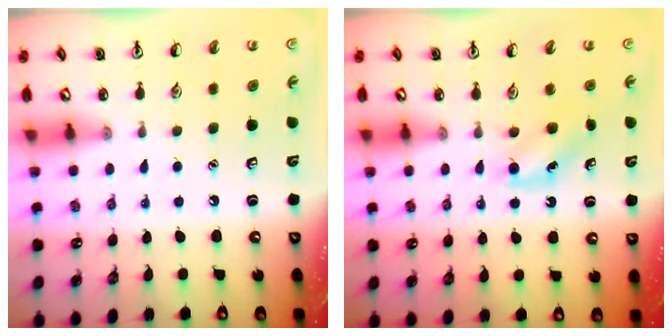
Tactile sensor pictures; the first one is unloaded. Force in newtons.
{"total": 4.4, "press": 4.2, "slide": 1.4}